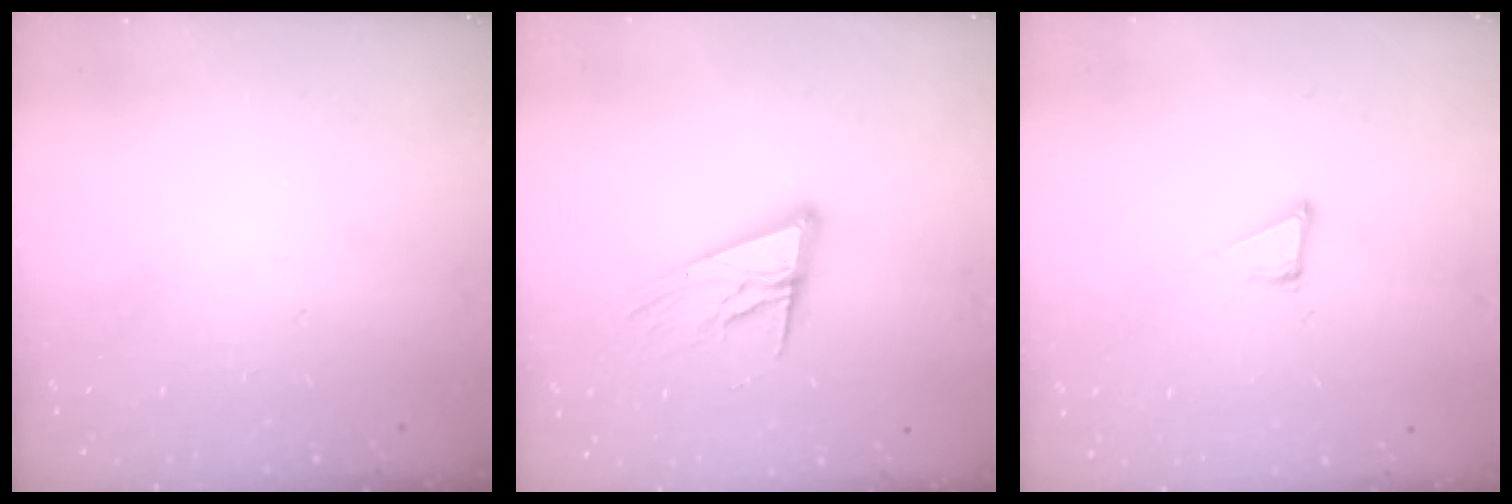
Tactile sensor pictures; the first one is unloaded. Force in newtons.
{"total": 13.3, "press": 13.1, "slide": 2.5}
{"total": 4.4, "press": 4.4, "slide": 0.1}